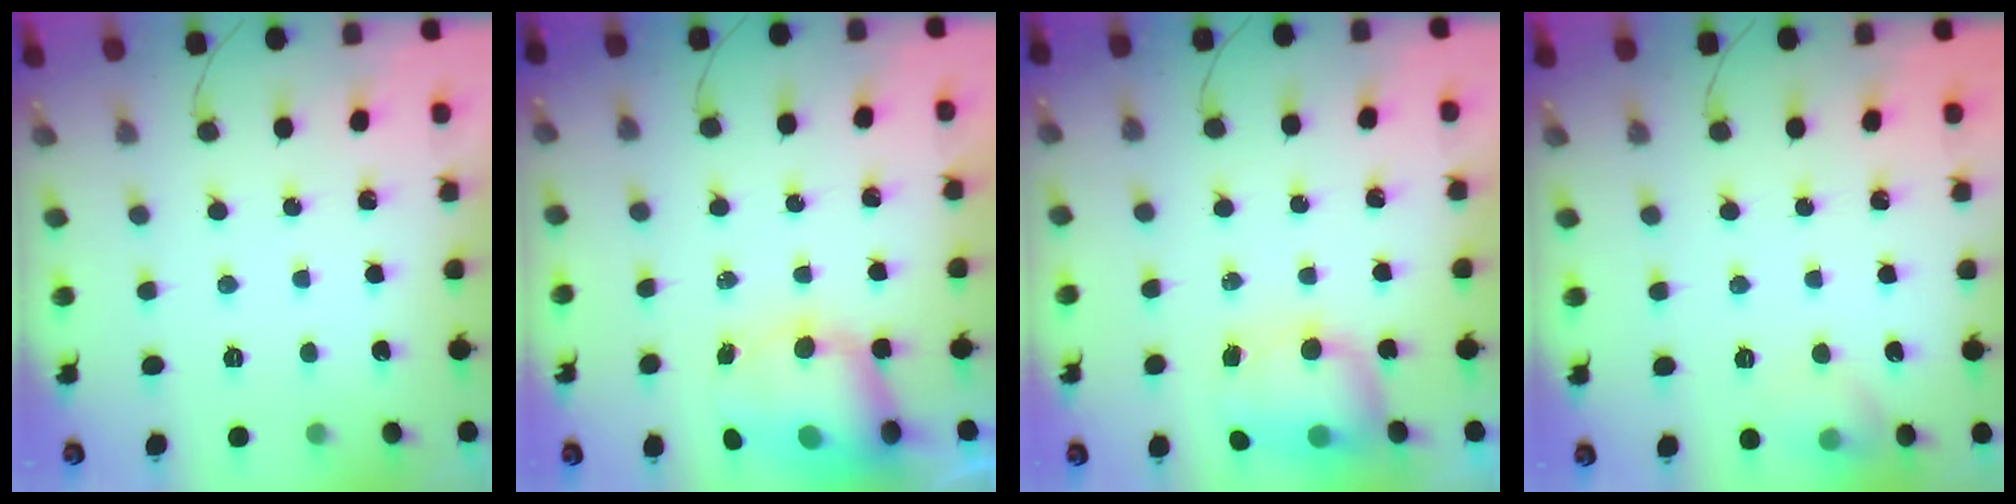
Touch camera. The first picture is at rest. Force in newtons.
{"total": 9.3, "press": 9.0, "slide": 2.5}
{"total": 11.3, "press": 8.7, "slide": 7.1}
{"total": 7.8, "press": 7.6, "slide": 1.6}